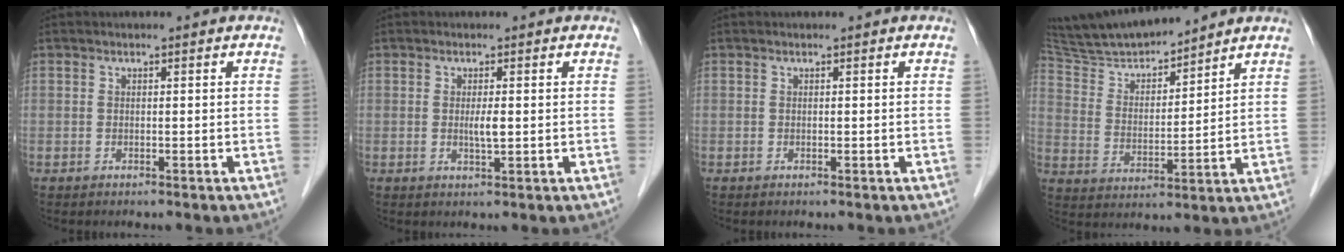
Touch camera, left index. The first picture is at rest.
{"total": 1.9, "force": [0.1, 0.3, 1.8], "torque": [-0.036, -0.002, 0.002]}
{"total": 0.0}
{"total": 12.9, "force": [12.2, 1.1, 4.1], "torque": [-0.083, 0.014, 0.231]}